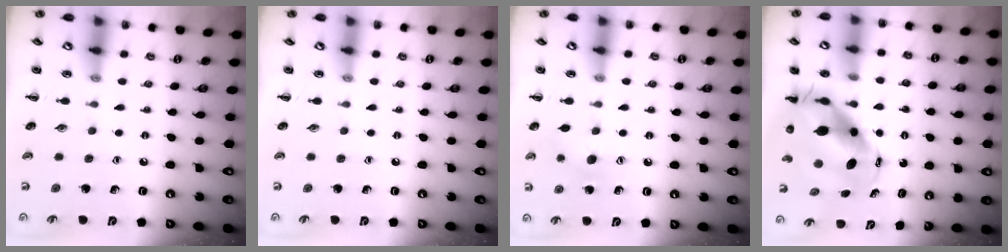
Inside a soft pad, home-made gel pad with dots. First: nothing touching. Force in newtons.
{"total": 0.0}
{"total": 7.0, "press": 6.7, "slide": 1.9}
{"total": 8.8, "press": 8.5, "slide": 2.2}